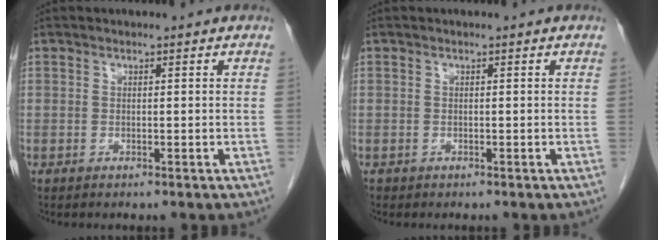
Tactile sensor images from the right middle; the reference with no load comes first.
{"total": 0.0}